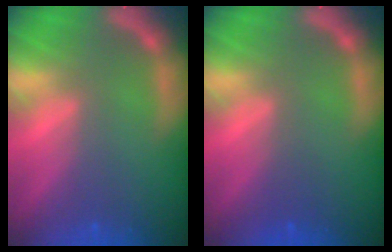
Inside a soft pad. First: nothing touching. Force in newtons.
{"total": 1.0}